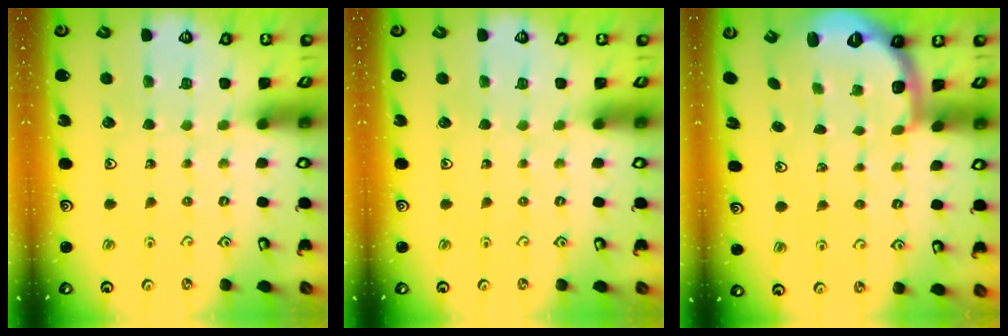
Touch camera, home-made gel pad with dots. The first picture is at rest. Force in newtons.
{"total": 0.0}
{"total": 2.7, "press": 1.7, "slide": 2.1}